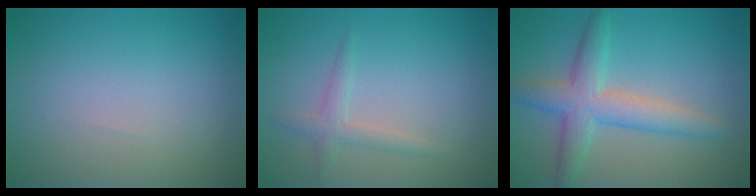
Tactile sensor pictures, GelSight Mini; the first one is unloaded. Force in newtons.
{"total": 1.6, "press": 1.6, "slide": 0.0}
{"total": 4.8, "press": 4.8, "slide": 0.1}